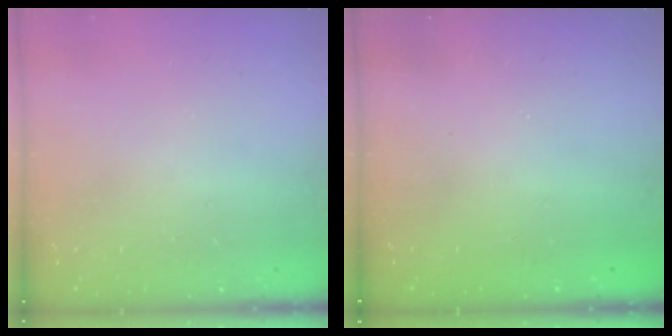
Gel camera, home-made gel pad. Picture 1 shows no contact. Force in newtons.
{"total": 2.2, "press": 2.1, "slide": 0.7}